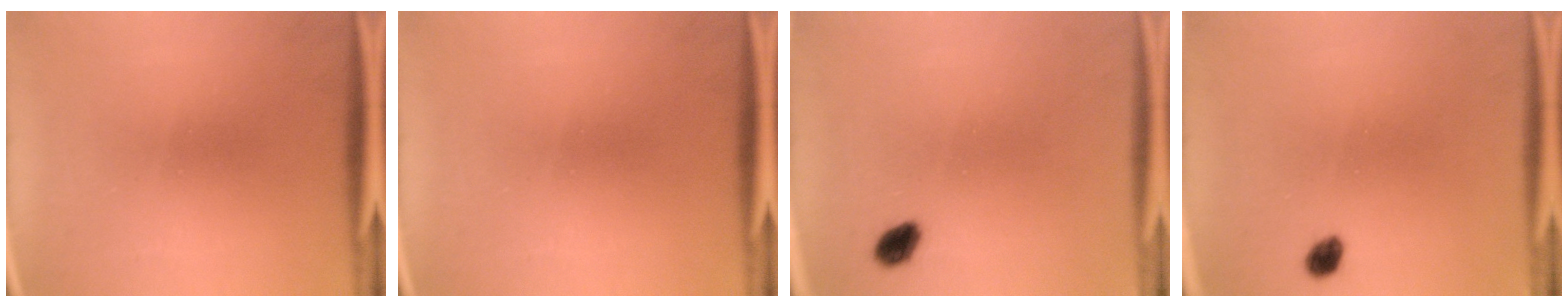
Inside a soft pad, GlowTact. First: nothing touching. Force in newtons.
{"total": 0.0}
{"total": 2.8}
{"total": 1.9}